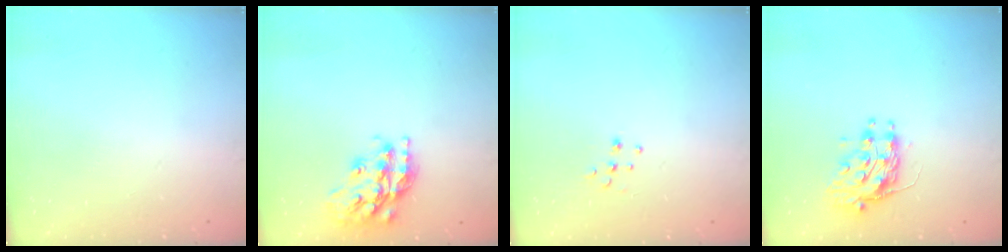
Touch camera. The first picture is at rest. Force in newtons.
{"total": 18.6, "press": 18.5, "slide": 1.5}
{"total": 7.0, "press": 6.9, "slide": 0.6}
{"total": 9.6, "press": 9.6, "slide": 0.7}